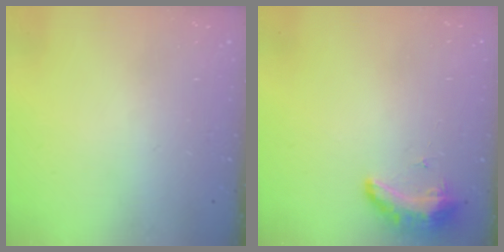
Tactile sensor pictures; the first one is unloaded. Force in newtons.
{"total": 11.5, "press": 9.6, "slide": 6.3}